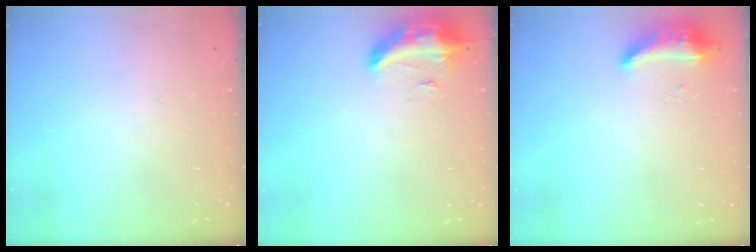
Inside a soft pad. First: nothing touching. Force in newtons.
{"total": 9.5, "press": 9.4, "slide": 1.2}
{"total": 18.6, "press": 10.8, "slide": 15.1}